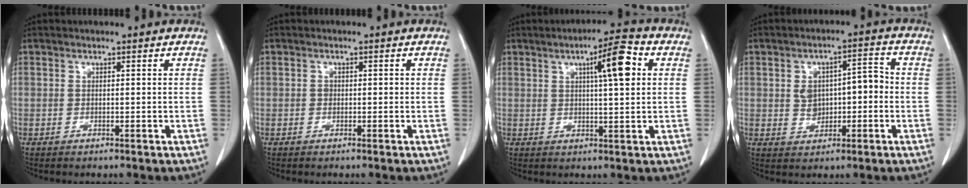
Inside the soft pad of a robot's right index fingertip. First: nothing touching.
{"total": 0.8, "force": [-0.1, 0.7, 0.4], "torque": [-0.006, 0.002, -0.001]}
{"total": 7.9, "force": [2.5, 0.9, 7.4], "torque": [-0.116, 0.011, 0.036]}
{"total": 6.4, "force": [-0.4, 4.0, 5.0], "torque": [-0.078, 0.029, 0.003]}